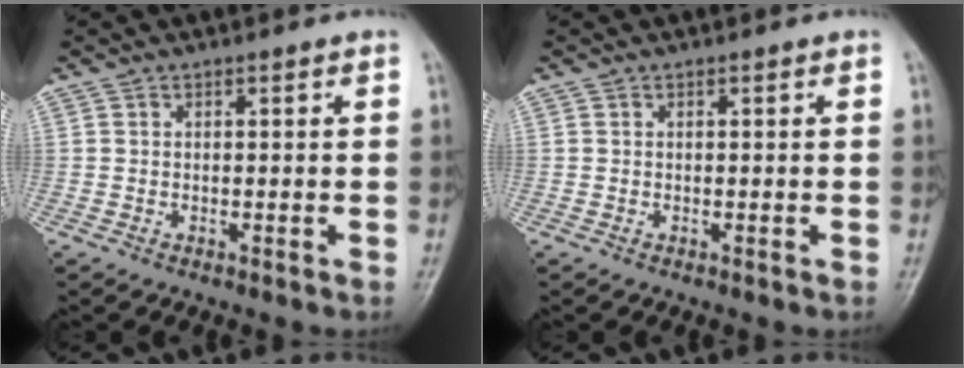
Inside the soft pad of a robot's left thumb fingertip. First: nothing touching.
{"total": 0.0}